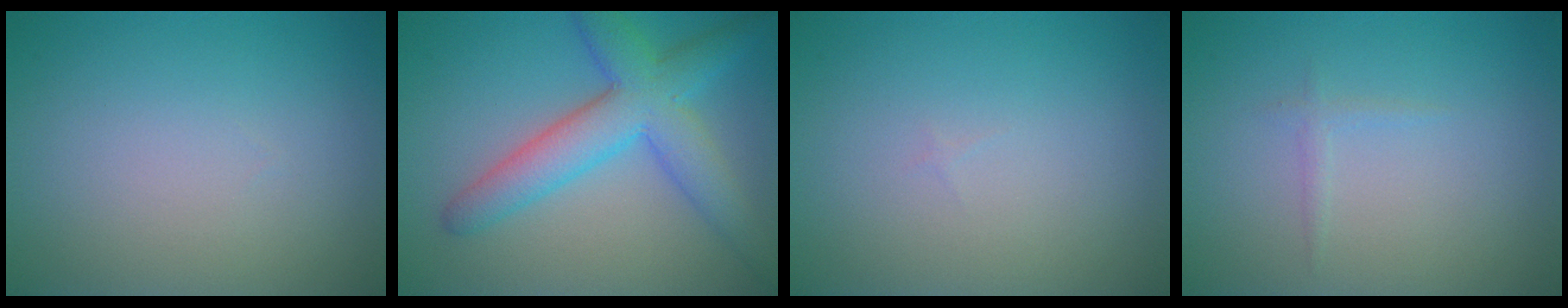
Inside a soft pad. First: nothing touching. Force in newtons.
{"total": 6.5, "press": 6.5, "slide": 0.3}
{"total": 0.0}
{"total": 0.7, "press": 0.7, "slide": 0.1}